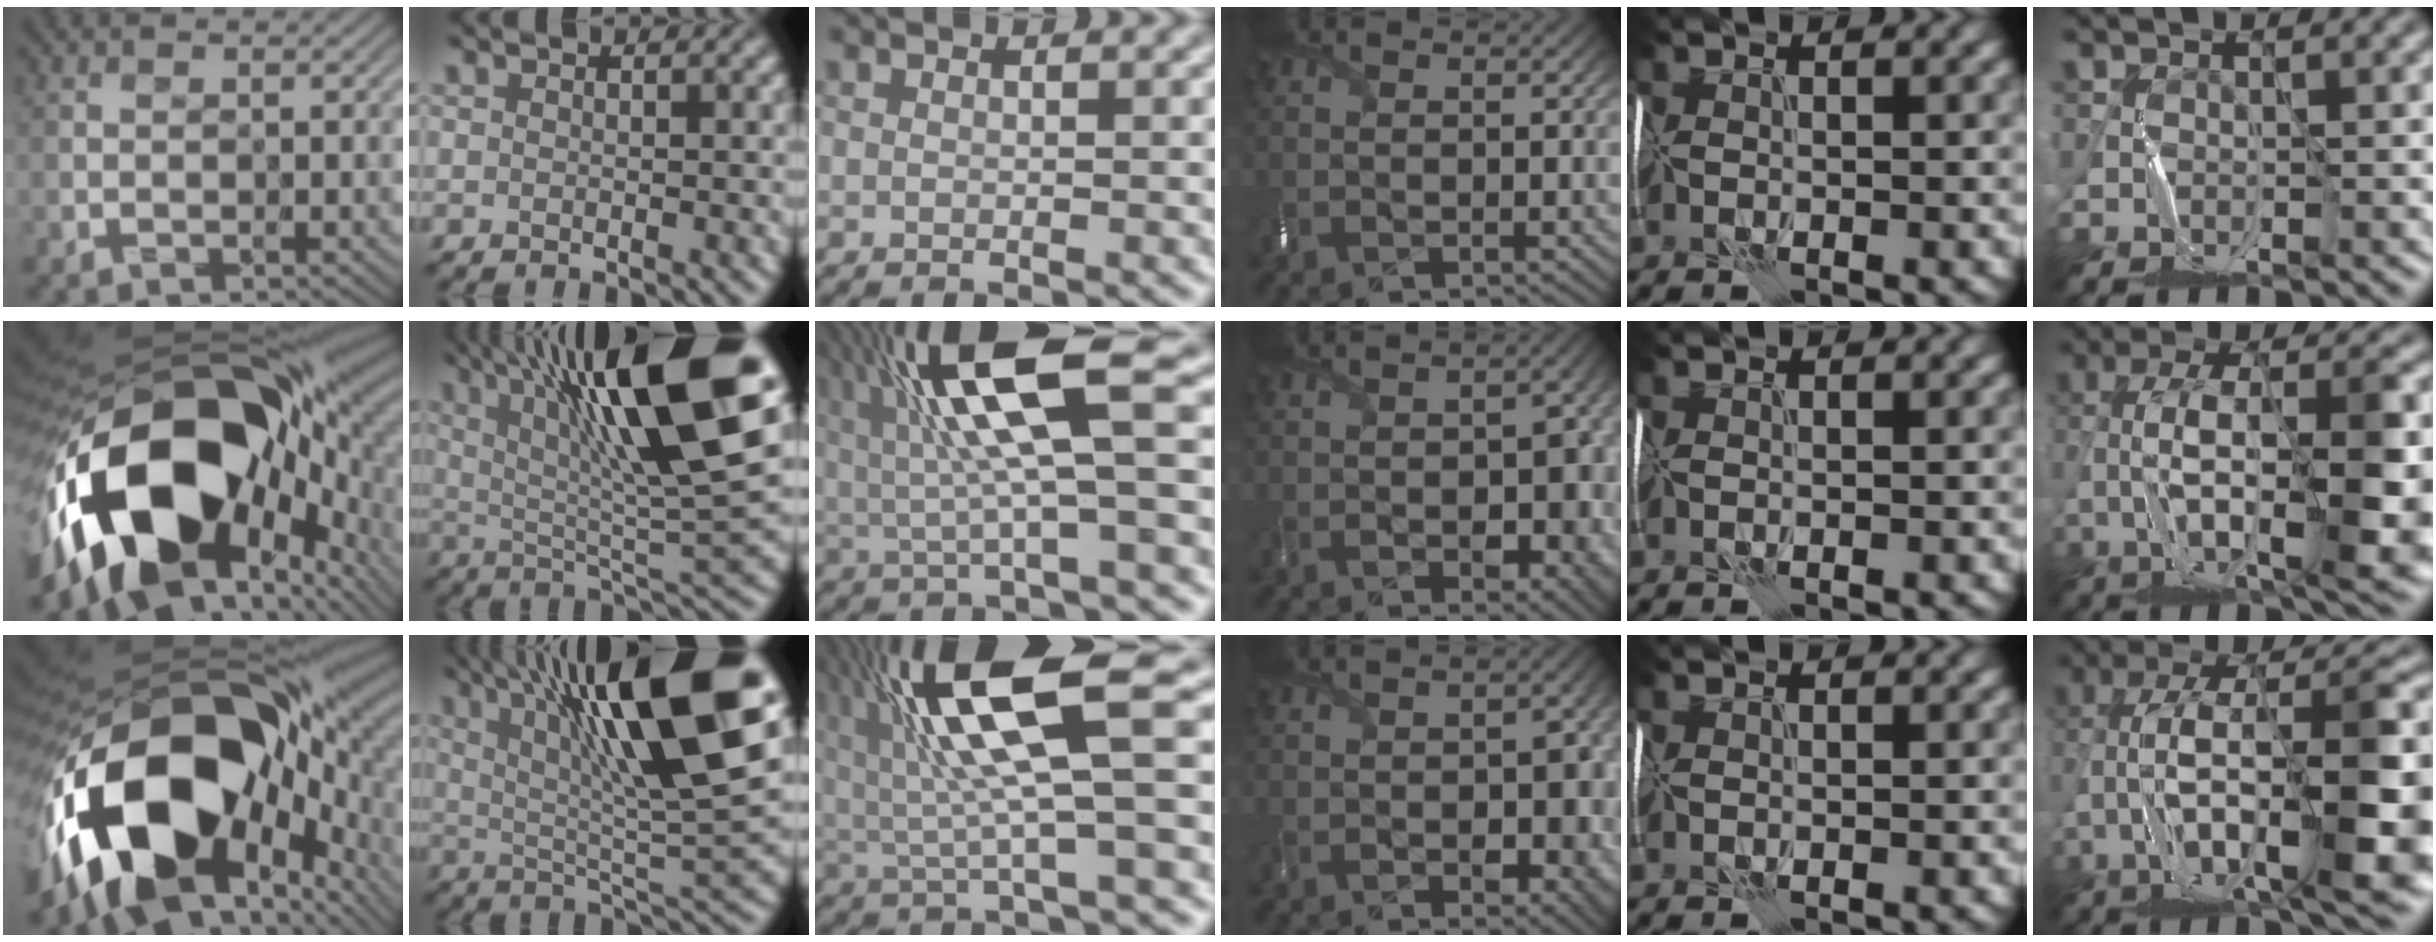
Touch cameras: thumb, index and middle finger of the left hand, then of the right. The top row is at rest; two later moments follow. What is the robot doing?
{"motion": "wrap", "object": "thread"}